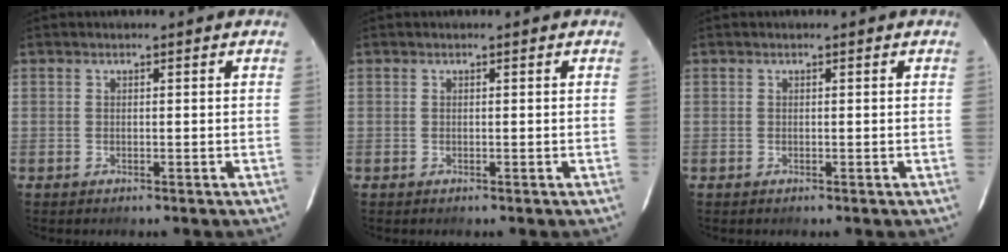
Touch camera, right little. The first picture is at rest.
{"total": 0.0}
{"total": 0.0}